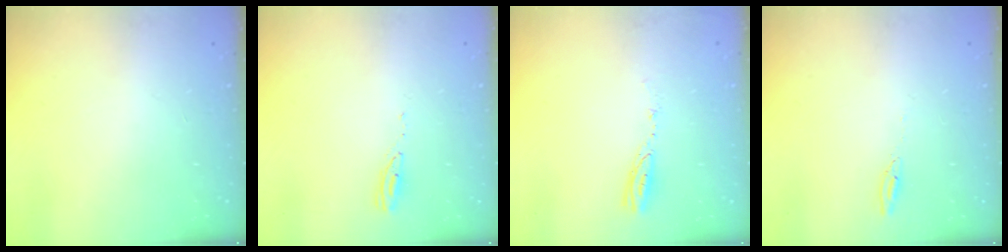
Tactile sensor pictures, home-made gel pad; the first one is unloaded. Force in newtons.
{"total": 3.1, "press": 3.1, "slide": 0.1}
{"total": 3.5, "press": 3.5, "slide": 0.3}
{"total": 2.7, "press": 2.7, "slide": 0.2}